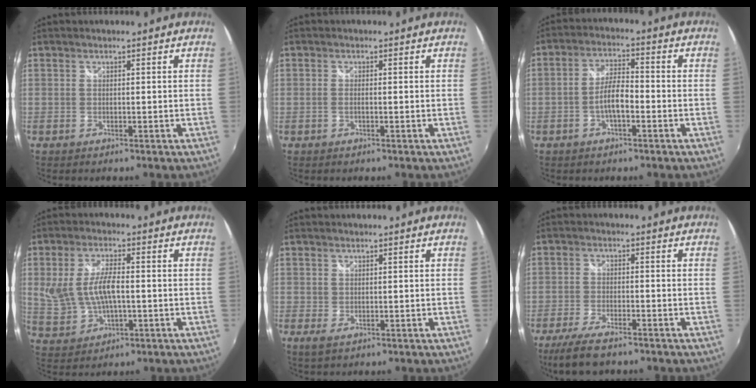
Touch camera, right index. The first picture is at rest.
{"total": 0.9, "force": [-0.2, 0.1, 0.8], "torque": [-0.018, 0.000, -0.006]}
{"total": 5.4, "force": [-2.1, 1.5, 4.8], "torque": [-0.094, 0.010, -0.037]}
{"total": 9.0, "force": [0.0, 4.1, 8.0], "torque": [-0.170, 0.000, 0.014]}
{"total": 1.5, "force": [0.4, 1.1, 1.1], "torque": [-0.019, -0.003, 0.008]}
{"total": 8.1, "force": [-6.2, 1.9, 4.8], "torque": [-0.119, -0.024, -0.116]}